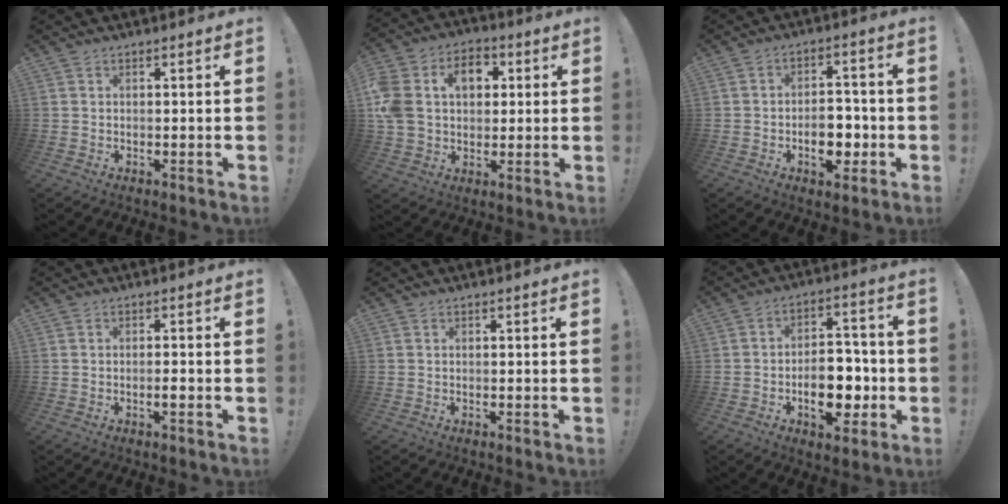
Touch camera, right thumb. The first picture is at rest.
{"total": 15.6, "force": [3.7, 12.2, 9.1], "torque": [-0.166, 0.006, 0.073]}
{"total": 9.7, "force": [-3.2, 6.3, 6.8], "torque": [-0.096, 0.023, -0.049]}
{"total": 1.4, "force": [-0.8, 0.2, 1.2], "torque": [-0.017, 0.000, -0.015]}
{"total": 0.0}
{"total": 13.7, "force": [-4.2, 8.5, 9.9], "torque": [-0.140, 0.027, -0.067]}